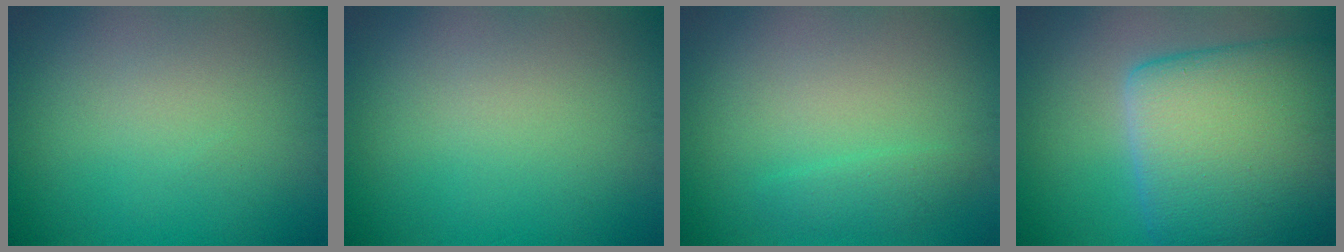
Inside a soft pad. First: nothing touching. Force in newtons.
{"total": 0.0}
{"total": 1.4, "press": 1.4, "slide": 0.0}
{"total": 13.2, "press": 13.2, "slide": 0.5}